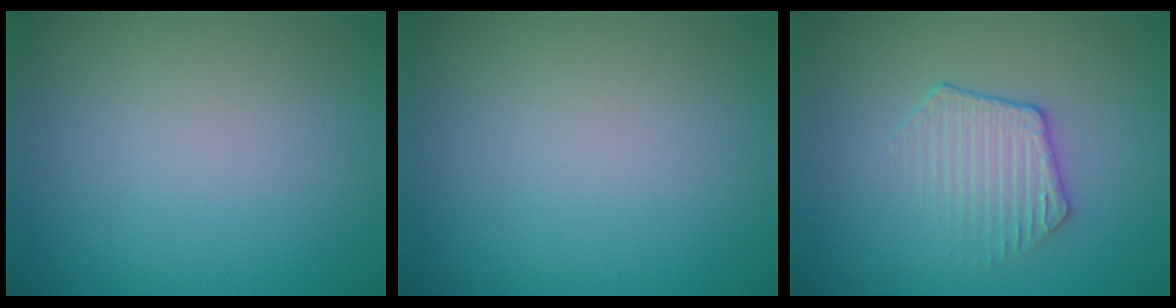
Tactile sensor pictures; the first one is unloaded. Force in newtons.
{"total": 0.0}
{"total": 2.3, "press": 1.8, "slide": 1.4}